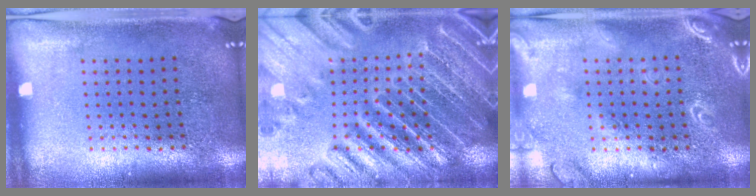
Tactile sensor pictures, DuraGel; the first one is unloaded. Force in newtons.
{"total": 4.2, "press": 3.9, "slide": 1.5}
{"total": 1.7, "press": 1.7, "slide": 0.2}